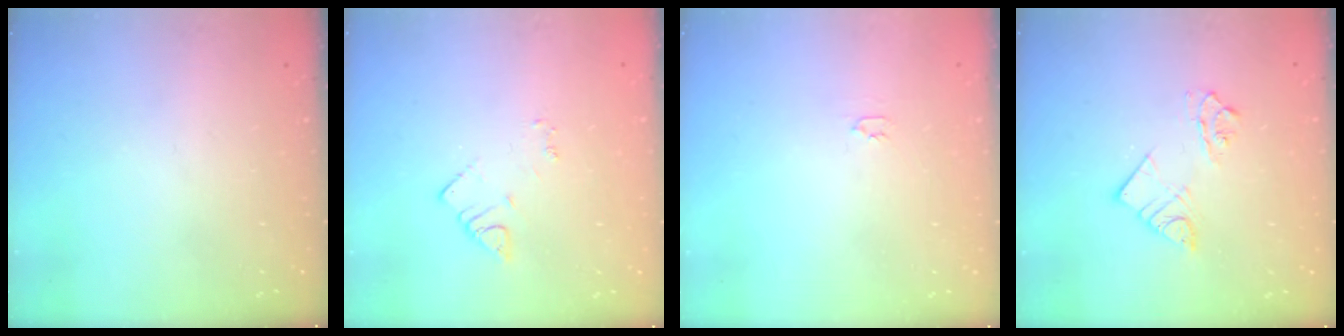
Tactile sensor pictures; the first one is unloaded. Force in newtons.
{"total": 2.9, "press": 2.9, "slide": 0.3}
{"total": 2.0, "press": 2.0, "slide": 0.3}
{"total": 7.1, "press": 7.1, "slide": 0.2}